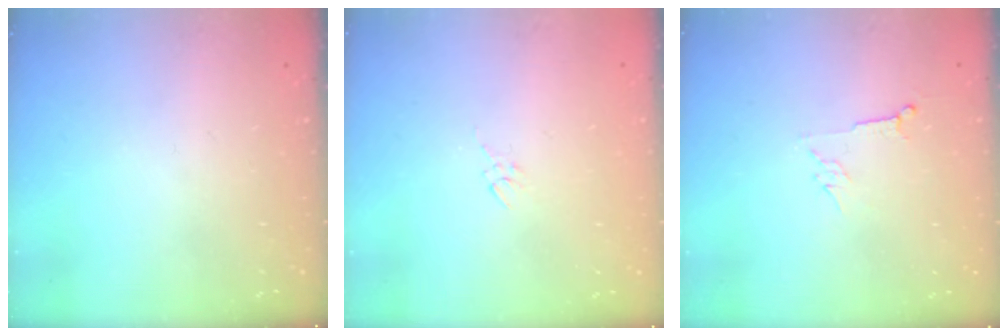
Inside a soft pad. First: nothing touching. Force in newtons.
{"total": 2.7, "press": 2.7, "slide": 0.5}
{"total": 4.0, "press": 4.0, "slide": 0.7}